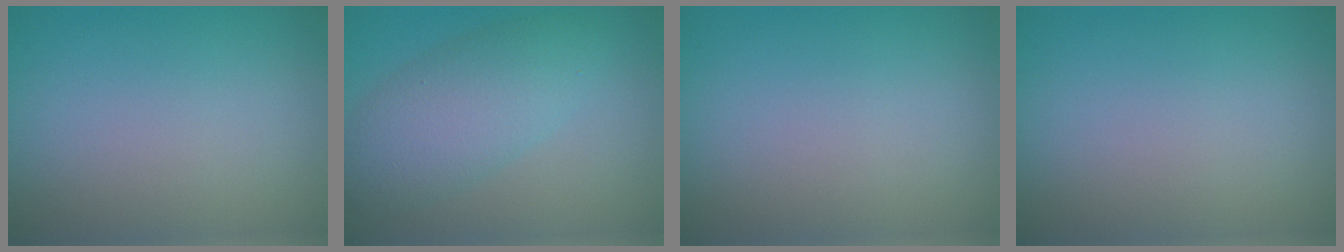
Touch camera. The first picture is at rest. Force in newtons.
{"total": 5.6, "press": 5.5, "slide": 0.1}
{"total": 0.0}
{"total": 0.0}